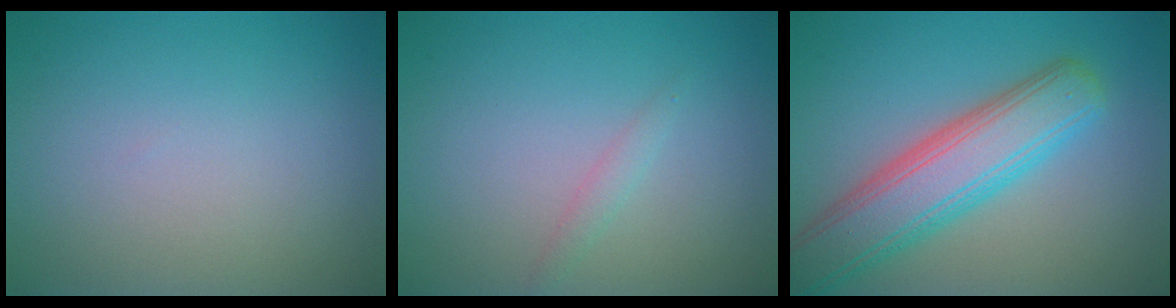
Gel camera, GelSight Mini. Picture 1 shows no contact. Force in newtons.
{"total": 1.0, "press": 1.0, "slide": 0.0}
{"total": 7.4, "press": 7.4, "slide": 0.7}